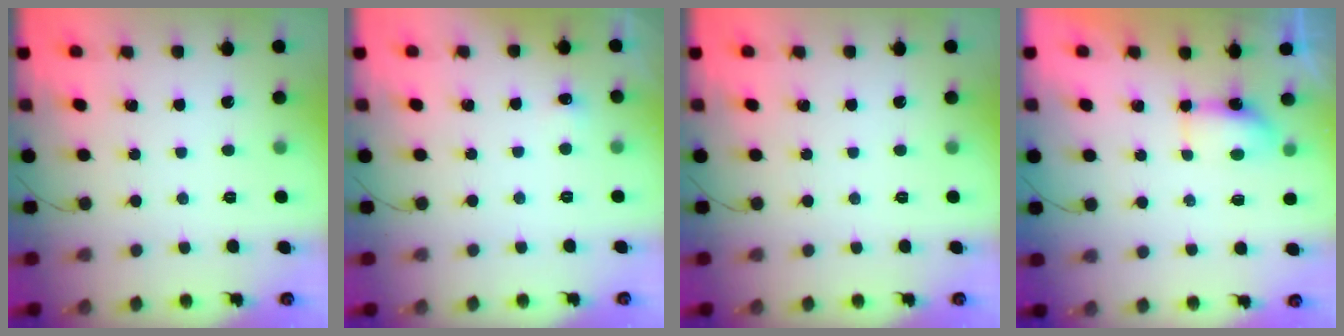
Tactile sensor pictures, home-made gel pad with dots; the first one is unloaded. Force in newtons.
{"total": 3.4, "press": 3.3, "slide": 0.9}
{"total": 0.0}
{"total": 4.9, "press": 4.8, "slide": 0.7}